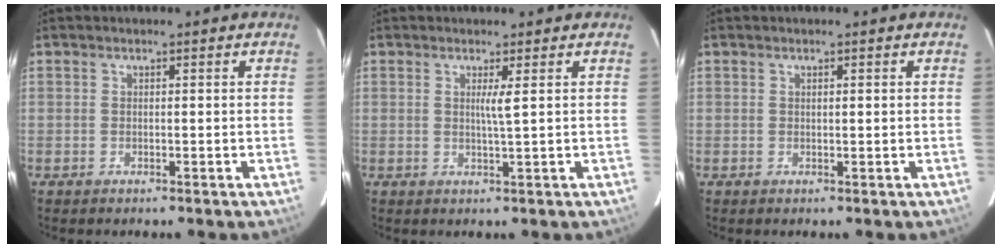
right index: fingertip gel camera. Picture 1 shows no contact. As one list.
[{"total": 1.8, "force": [0.5, -0.6, 1.6], "torque": [-0.033, -0.006, 0.011]}, {"total": 0.6, "force": [0.2, 0.0, 0.5], "torque": [-0.010, 0.001, 0.003]}]